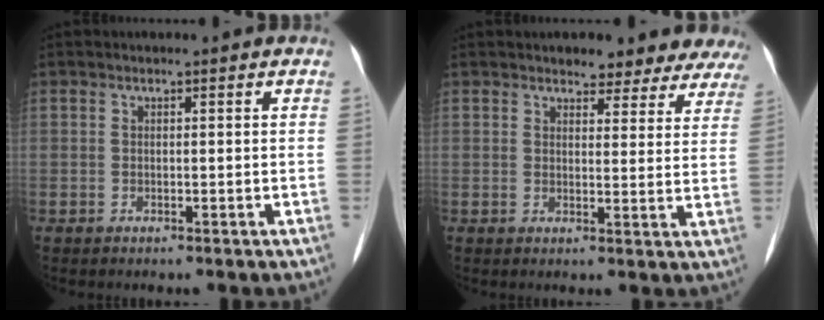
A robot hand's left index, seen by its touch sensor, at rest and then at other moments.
{"total": 10.2, "force": [9.3, 3.4, 2.2], "torque": [0.007, -0.008, 0.084]}